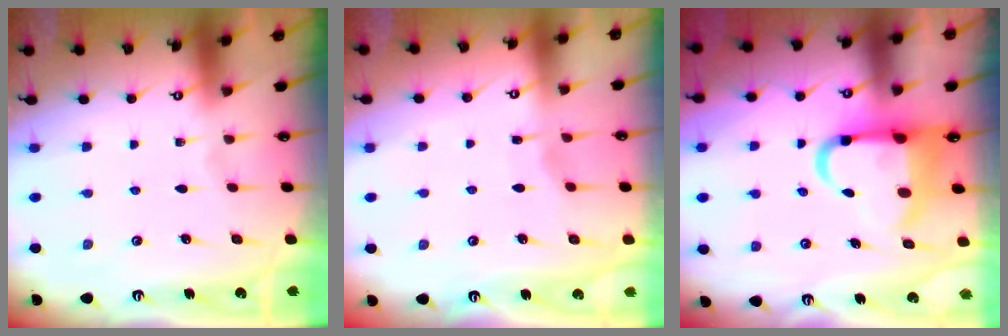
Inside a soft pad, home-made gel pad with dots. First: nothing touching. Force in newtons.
{"total": 2.6, "press": 2.6, "slide": 0.4}
{"total": 9.8, "press": 9.5, "slide": 2.2}